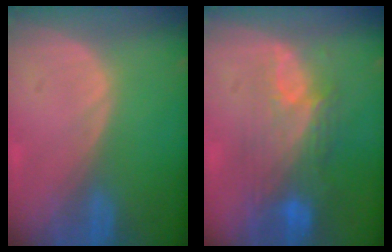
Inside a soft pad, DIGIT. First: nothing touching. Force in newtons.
{"total": 9.7, "press": 8.2, "slide": 5.2}